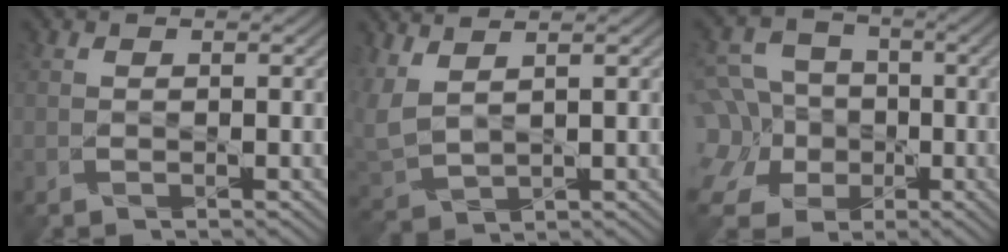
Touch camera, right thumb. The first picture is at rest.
{"total": 4.8, "force": [3.2, 1.7, 3.2], "torque": [-0.109, 0.004, 0.074]}
{"total": 13.4, "force": [-3.5, 11.5, 5.9], "torque": [-0.203, -0.014, -0.076]}